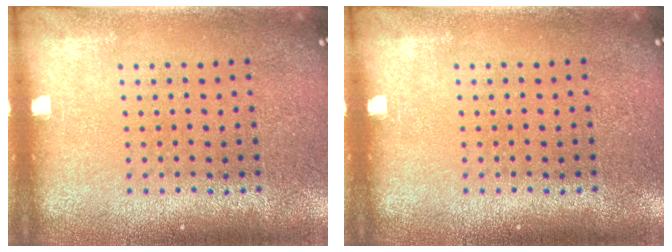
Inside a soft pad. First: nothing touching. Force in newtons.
{"total": 0.0}